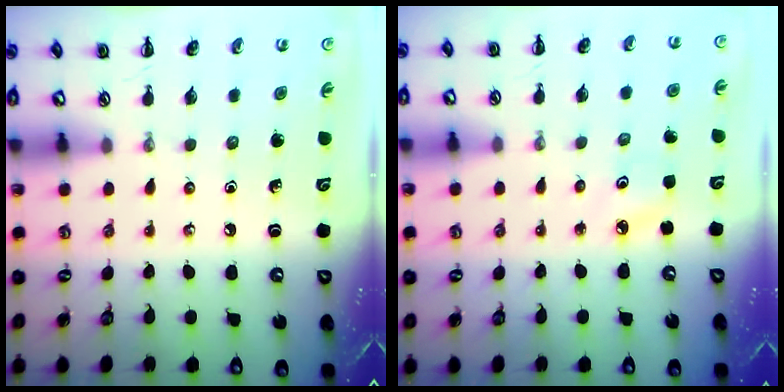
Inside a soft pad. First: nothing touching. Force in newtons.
{"total": 3.5, "press": 3.3, "slide": 1.0}